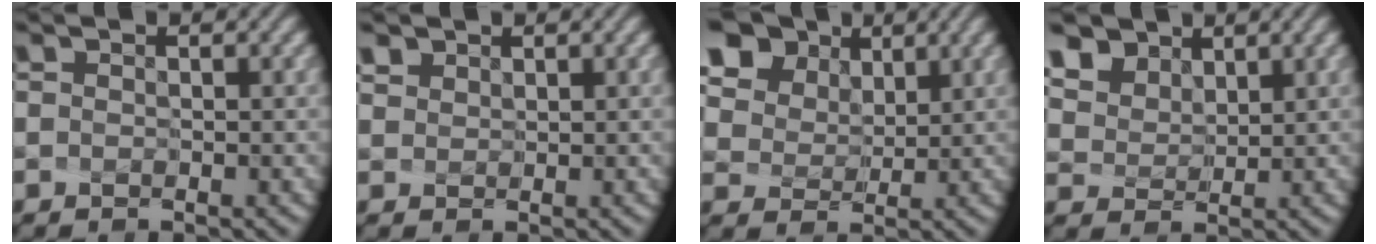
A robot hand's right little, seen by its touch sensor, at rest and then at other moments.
{"total": 1.6, "force": [1.2, 1.0, 0.3], "torque": [-0.023, 0.008, 0.032]}
{"total": 10.2, "force": [6.2, 7.0, 4.0], "torque": [-0.110, 0.020, 0.125]}
{"total": 6.5, "force": [4.4, 4.3, 2.0], "torque": [-0.092, 0.006, 0.089]}